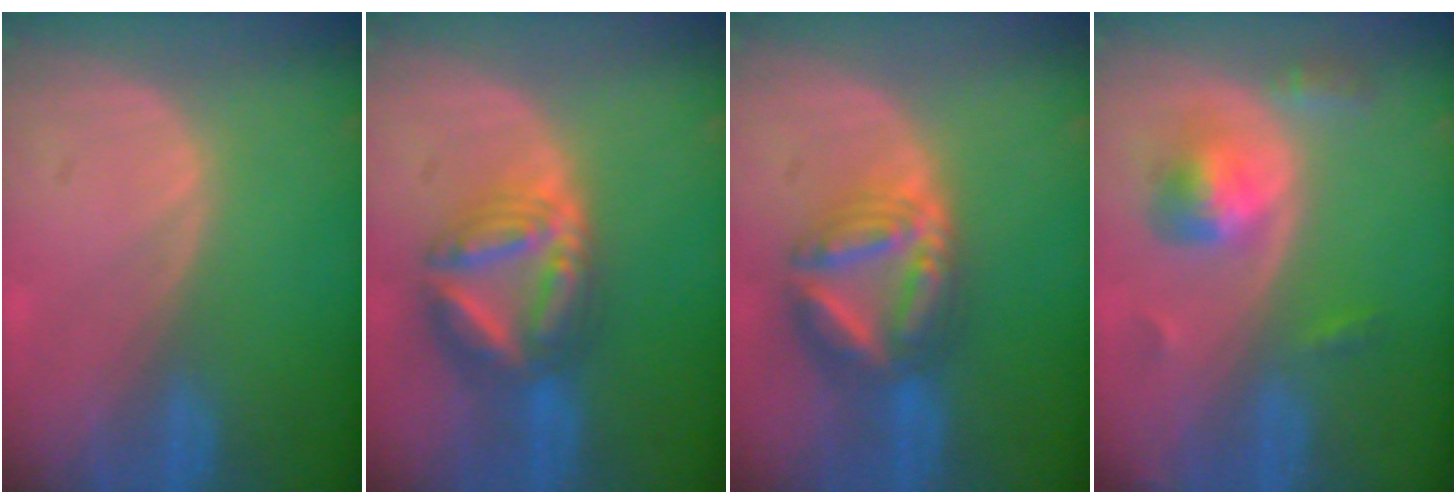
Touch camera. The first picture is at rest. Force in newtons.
{"total": 8.1, "press": 8.1, "slide": 0.8}
{"total": 8.1, "press": 8.1, "slide": 0.8}
{"total": 5.7, "press": 5.2, "slide": 2.4}